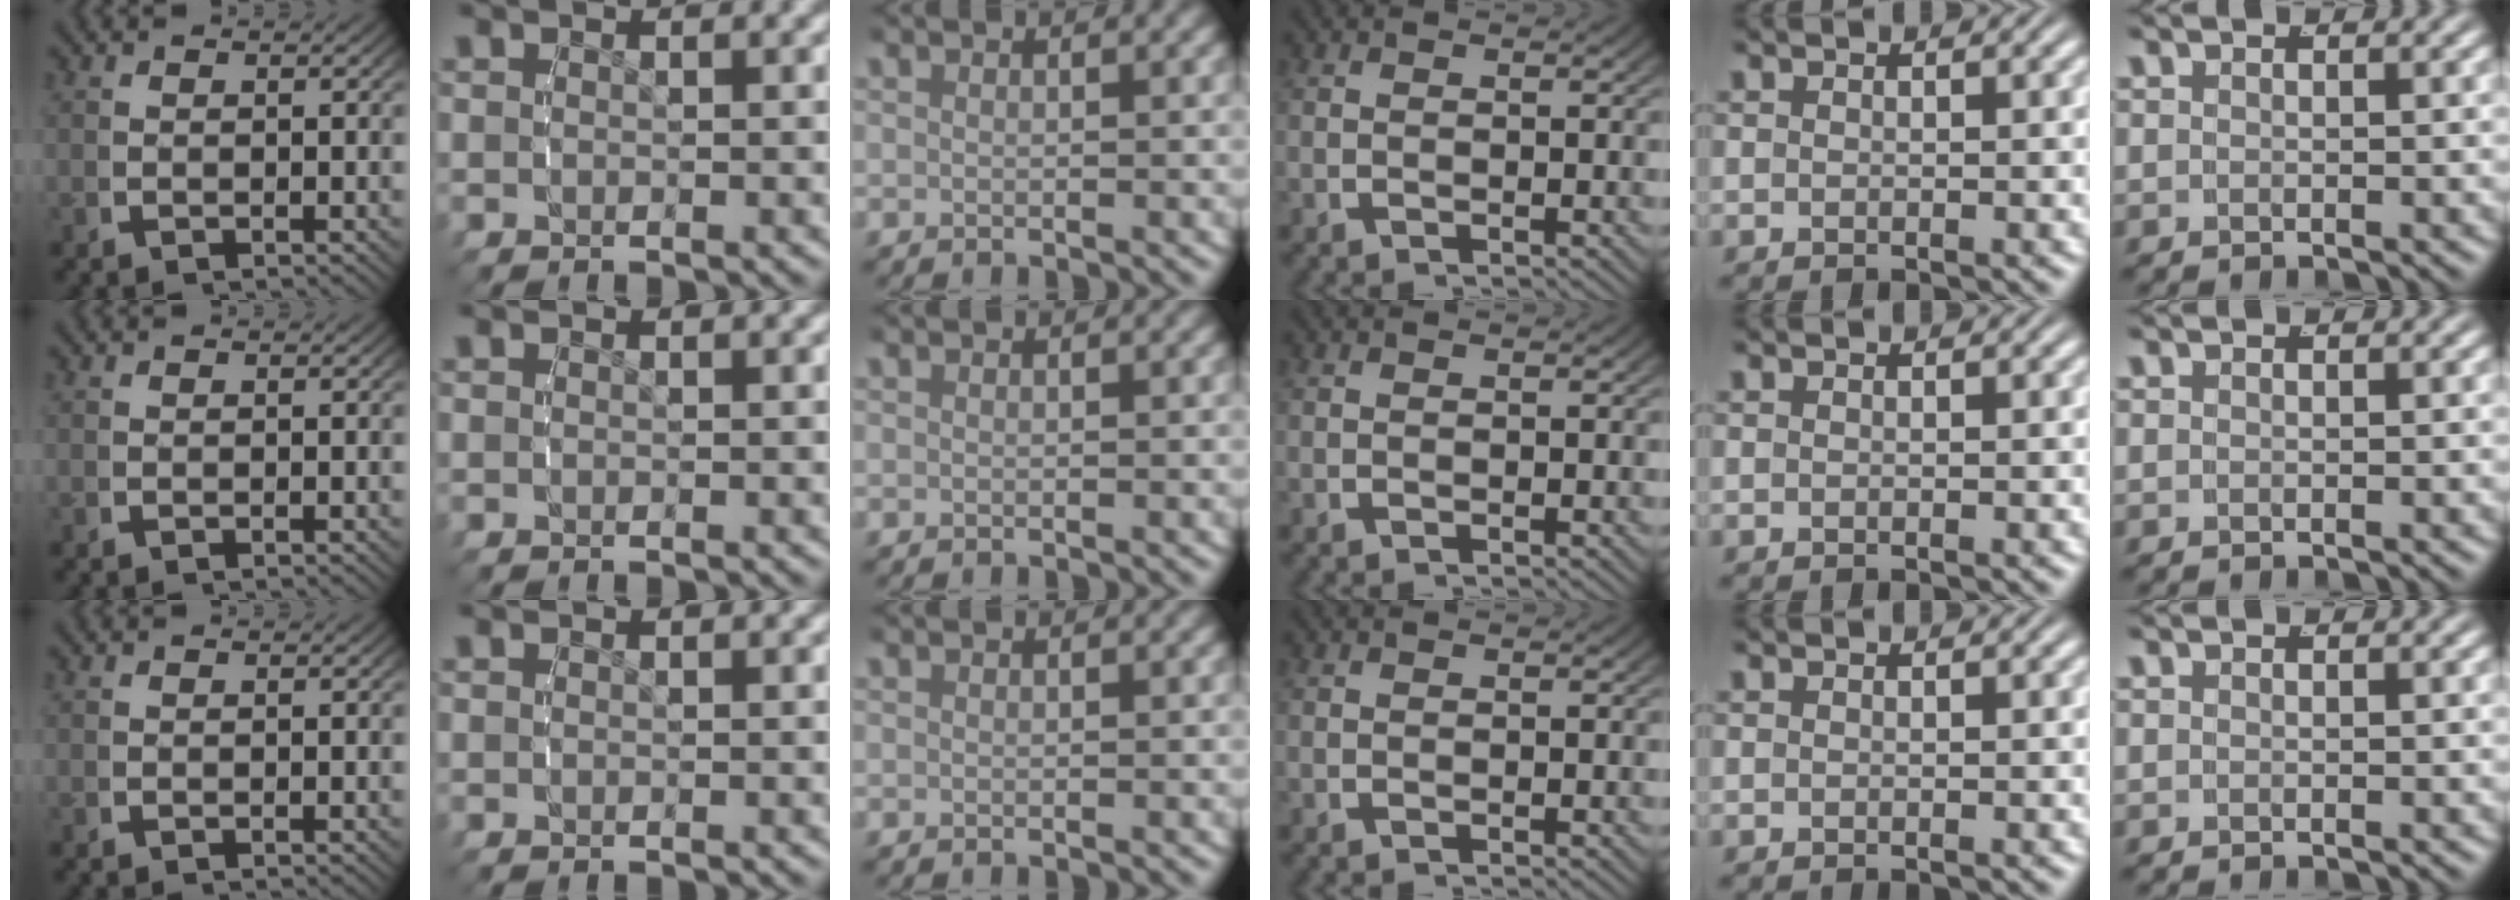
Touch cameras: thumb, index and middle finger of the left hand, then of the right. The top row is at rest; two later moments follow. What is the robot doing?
{"motion": "reach", "object": "napkin"}